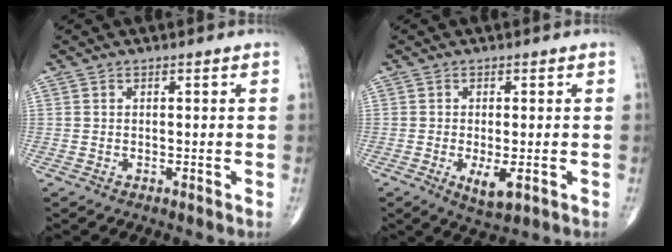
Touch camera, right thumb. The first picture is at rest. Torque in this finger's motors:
{"motor_torque": [-0.09, 0.18, -0.07, -0.05, -0.03]}